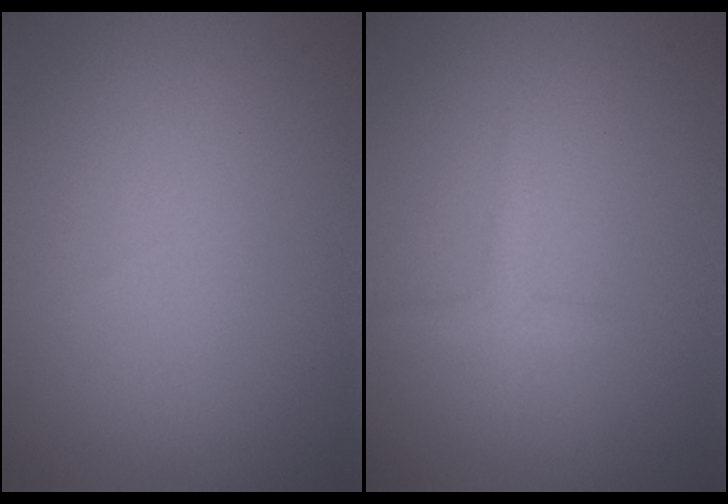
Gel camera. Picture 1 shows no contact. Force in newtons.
{"total": 1.1, "press": 1.1, "slide": 0.1}